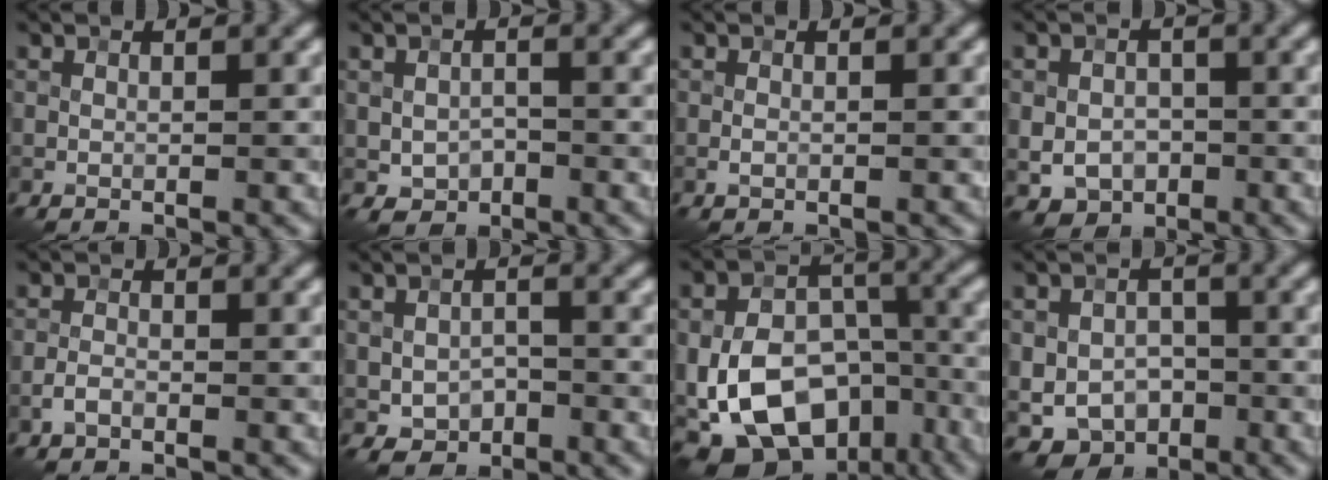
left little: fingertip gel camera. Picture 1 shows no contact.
{"total": 2.1, "force": [-0.8, 1.5, 1.2], "torque": [-0.023, -0.001, -0.013]}
{"total": 0.6, "force": [-0.2, 0.4, 0.5], "torque": [-0.011, 0.000, -0.004]}
{"total": 3.8, "force": [-1.0, 3.0, 2.1], "torque": [-0.040, -0.005, -0.018]}
{"total": 1.4, "force": [-0.9, 0.7, 0.8], "torque": [-0.017, 0.004, -0.021]}
{"total": 2.7, "force": [-1.0, 1.9, 1.6], "torque": [-0.029, -0.002, -0.016]}
{"total": 15.2, "force": [-5.8, 10.4, 9.6], "torque": [-0.180, -0.019, -0.086]}
{"total": 5.9, "force": [-2.0, 4.6, 3.1], "torque": [-0.049, -0.009, -0.031]}